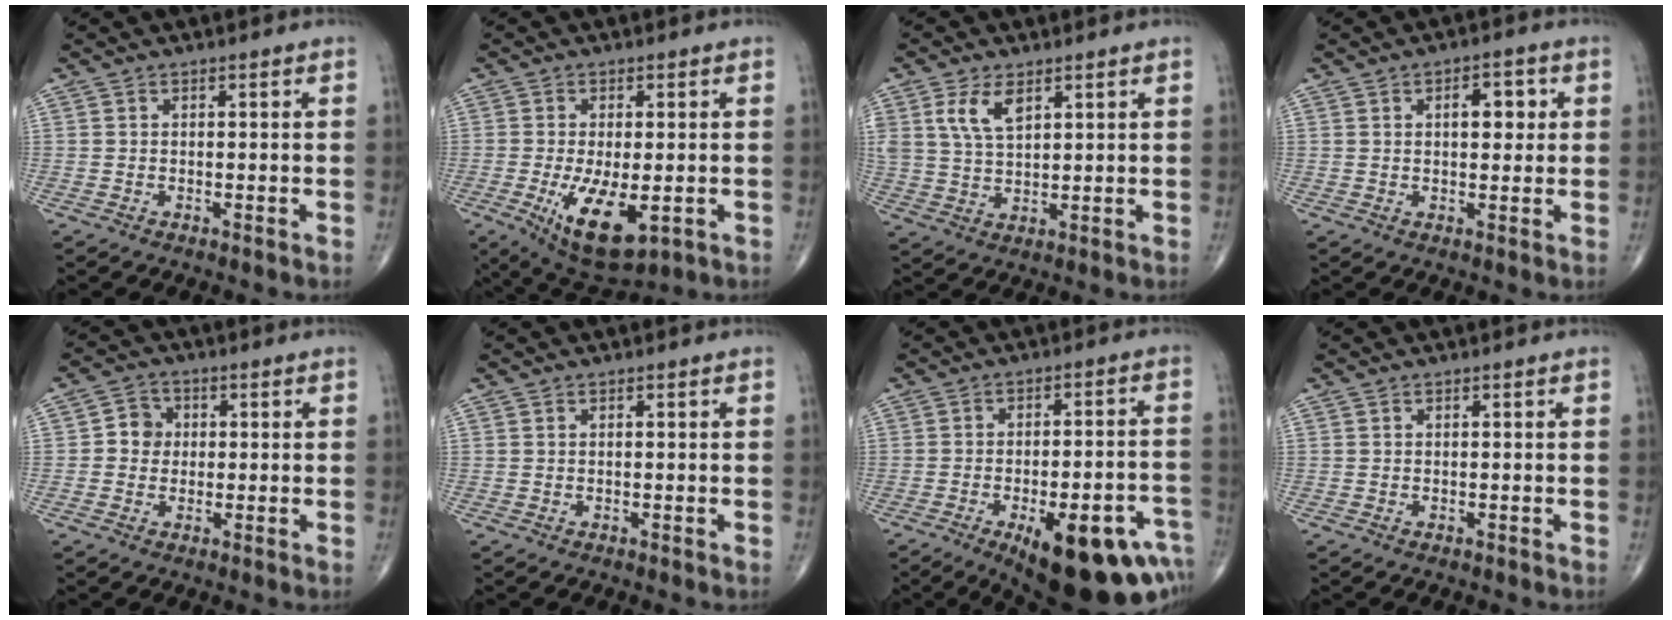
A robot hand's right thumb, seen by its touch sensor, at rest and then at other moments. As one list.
[{"total": 11.6, "force": [-3.4, 5.0, 9.9], "torque": [-0.167, -0.019, -0.042]}, {"total": 6.6, "force": [3.1, 3.4, 4.8], "torque": [-0.088, -0.010, 0.068]}, {"total": 5.3, "force": [1.3, 2.9, 4.3], "torque": [-0.040, 0.001, 0.015]}, {"total": 4.3, "force": [0.2, 3.9, 1.6], "torque": [-0.003, 0.008, -0.006]}, {"total": 0.0}, {"total": 22.7, "force": [-11.4, 8.6, 17.6], "torque": [-0.159, 0.051, -0.146]}, {"total": 0.0}]